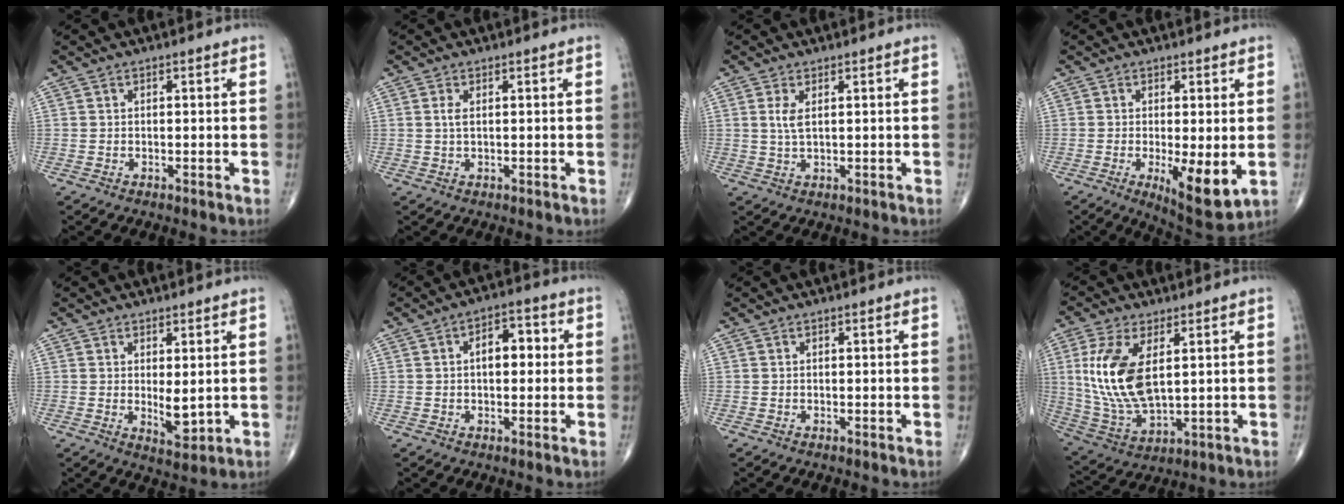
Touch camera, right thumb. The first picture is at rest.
{"total": 1.8, "force": [0.4, 0.7, 1.6], "torque": [-0.040, 0.003, 0.011]}
{"total": 2.9, "force": [0.8, 1.0, 2.6], "torque": [-0.060, -0.002, 0.021]}
{"total": 9.6, "force": [-1.9, 2.9, 8.9], "torque": [-0.134, -0.027, -0.023]}
{"total": 4.5, "force": [0.3, 1.8, 4.1], "torque": [-0.057, -0.016, 0.014]}
{"total": 6.4, "force": [0.7, 3.7, 5.2], "torque": [-0.060, 0.019, 0.003]}
{"total": 0.0}
{"total": 15.1, "force": [3.0, 7.3, 12.8], "torque": [-0.271, -0.015, 0.073]}